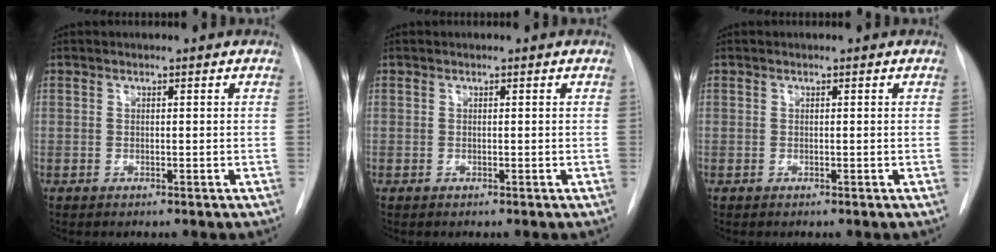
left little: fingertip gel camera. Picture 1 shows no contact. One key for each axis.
{"total": 0.0}
{"total": 0.0}